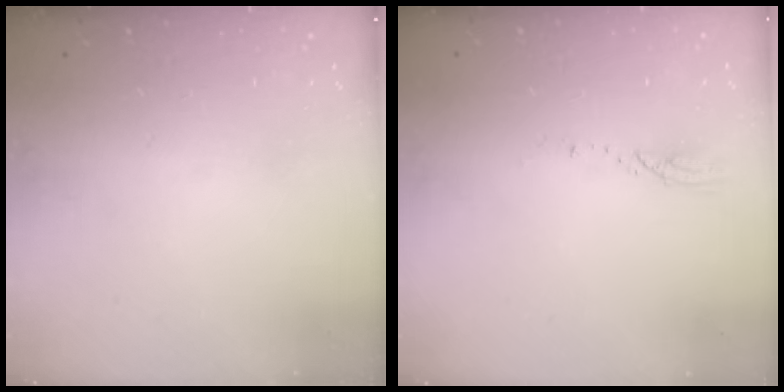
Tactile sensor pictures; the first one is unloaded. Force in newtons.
{"total": 3.2, "press": 3.2, "slide": 0.3}